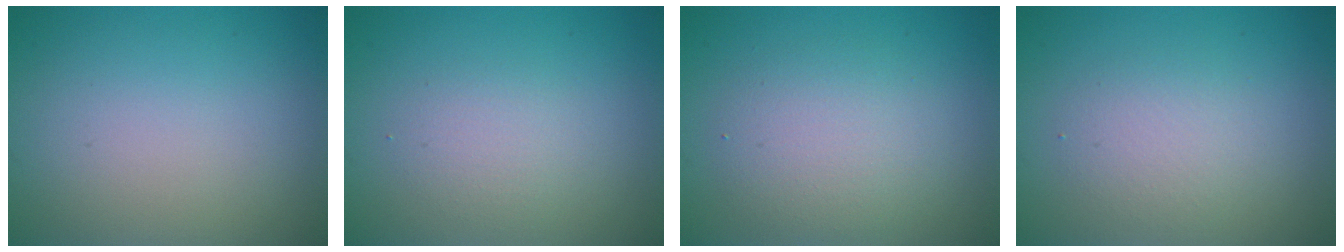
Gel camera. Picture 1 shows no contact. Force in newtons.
{"total": 1.7, "press": 1.7, "slide": 0.0}
{"total": 3.6, "press": 3.6, "slide": 0.2}
{"total": 2.5, "press": 2.5, "slide": 0.3}